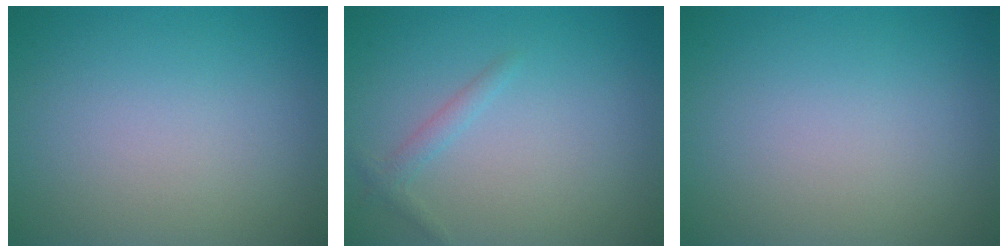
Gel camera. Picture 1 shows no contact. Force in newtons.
{"total": 1.1, "press": 1.1, "slide": 0.0}
{"total": 0.0}